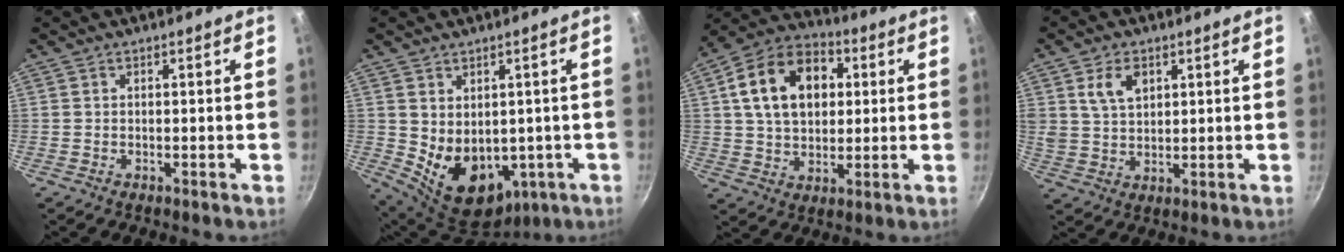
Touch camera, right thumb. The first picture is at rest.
{"total": 12.6, "force": [-0.6, 9.2, 8.6], "torque": [-0.113, -0.018, 0.024]}
{"total": 17.4, "force": [4.0, 12.2, 11.8], "torque": [-0.172, 0.018, 0.056]}
{"total": 6.8, "force": [2.8, 4.6, 4.2], "torque": [-0.063, -0.010, 0.056]}